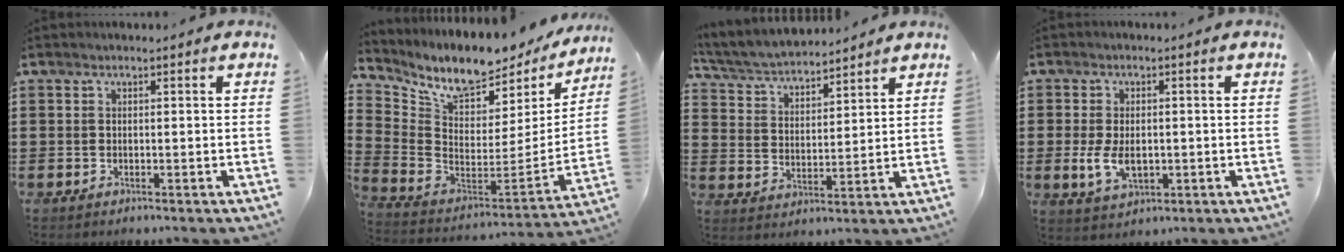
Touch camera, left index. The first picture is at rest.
{"total": 8.1, "force": [6.9, 2.2, 3.7], "torque": [-0.102, -0.062, 0.115]}
{"total": 4.9, "force": [4.8, 0.7, 1.0], "torque": [-0.043, -0.023, 0.081]}
{"total": 5.3, "force": [-0.5, 3.2, 4.2], "torque": [-0.092, 0.002, -0.011]}